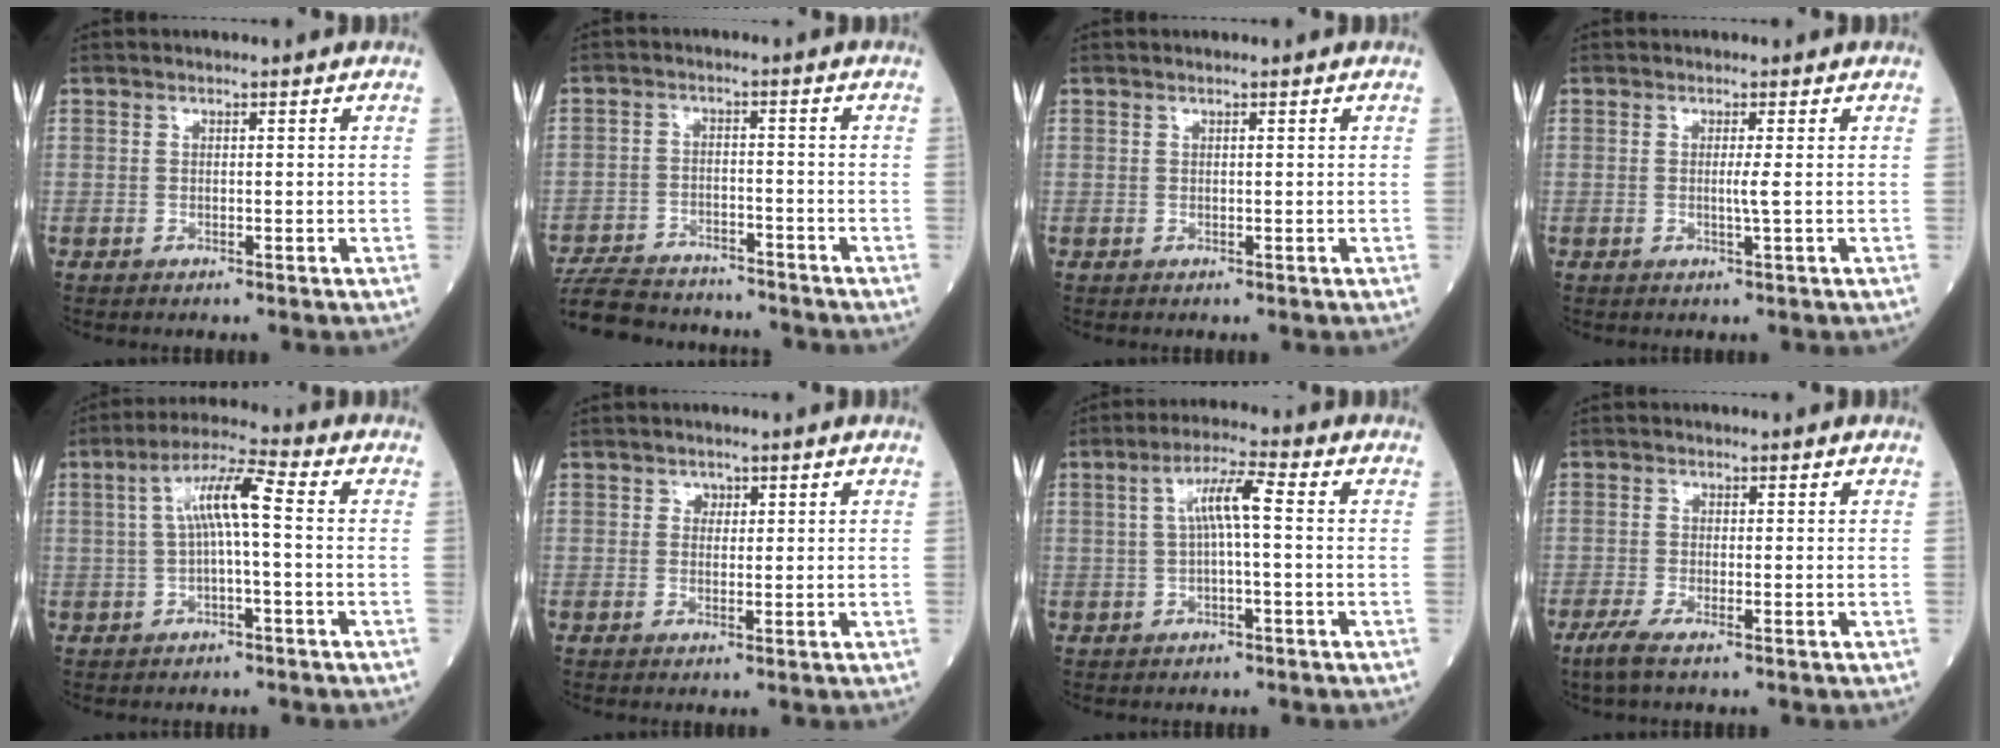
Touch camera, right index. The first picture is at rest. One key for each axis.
{"total": 14.5, "fx": -13.0, "fy": 4.5, "fz": 4.5, "tx": -0.103, "ty": 0.006, "tz": -0.196}
{"total": 0.0}
{"total": 1.5, "fx": -0.1, "fy": -0.5, "fz": 1.4, "tx": -0.030, "ty": -0.004, "tz": -0.003}
{"total": 7.4, "fx": 0.5, "fy": 0.9, "fz": 7.3, "tx": -0.140, "ty": 0.025, "tz": 0.009}
{"total": 1.3, "fx": 0.6, "fy": 1.1, "fz": 0.5, "tx": -0.005, "ty": 0.000, "tz": 0.007}
{"total": 5.8, "fx": 0.5, "fy": 0.7, "fz": 5.7, "tx": -0.109, "ty": 0.019, "tz": 0.011}
{"total": 3.3, "fx": -2.1, "fy": 0.4, "fz": 2.5, "tx": -0.062, "ty": -0.013, "tz": -0.044}